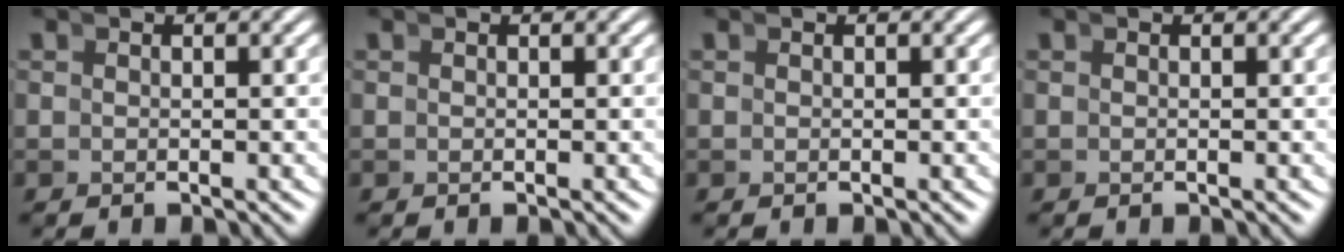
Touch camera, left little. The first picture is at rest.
{"total": 0.0}
{"total": 0.0}
{"total": 0.0}